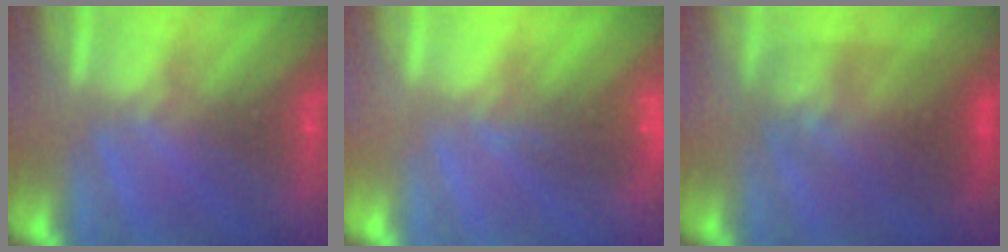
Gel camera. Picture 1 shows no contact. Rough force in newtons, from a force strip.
{"total": 4.6}
{"total": 3.3}